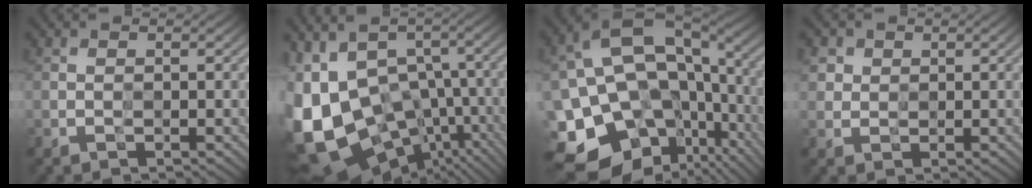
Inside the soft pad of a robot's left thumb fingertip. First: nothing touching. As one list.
[{"total": 17.9, "force": [-6.0, 12.3, 11.5], "torque": [-0.281, -0.030, -0.049]}, {"total": 20.6, "force": [-5.0, 14.4, 13.9], "torque": [-0.300, -0.017, -0.028]}, {"total": 2.5, "force": [1.3, 2.1, 0.6], "torque": [-0.022, -0.006, 0.030]}]